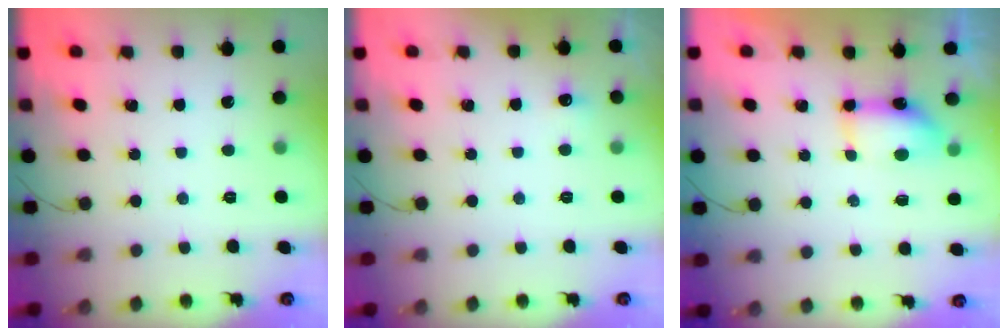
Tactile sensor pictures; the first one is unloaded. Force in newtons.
{"total": 3.7, "press": 3.6, "slide": 1.1}
{"total": 5.8, "press": 5.8, "slide": 0.7}